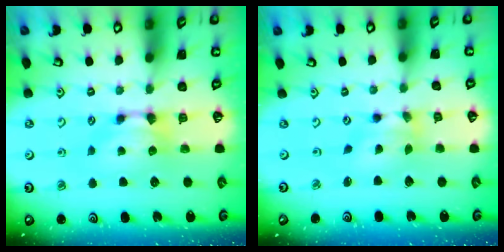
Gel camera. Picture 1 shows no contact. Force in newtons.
{"total": 3.4, "press": 3.0, "slide": 1.7}